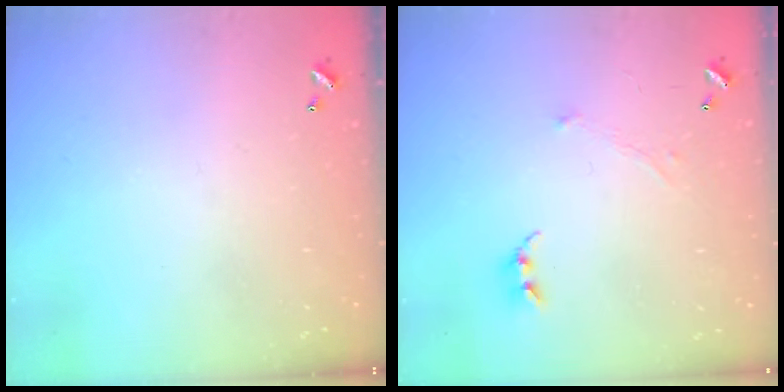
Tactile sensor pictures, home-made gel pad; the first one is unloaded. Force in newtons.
{"total": 0.7, "press": 0.0, "slide": 0.7}